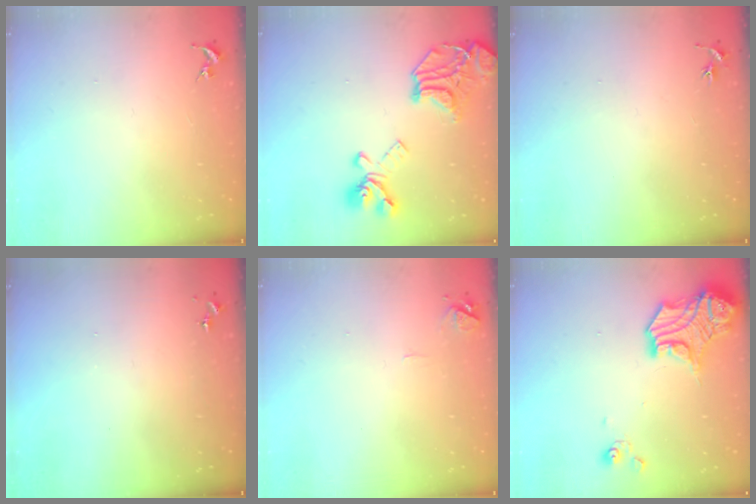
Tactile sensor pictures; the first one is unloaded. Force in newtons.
{"total": 21.1, "press": 21.0, "slide": 2.3}
{"total": 3.0, "press": 3.0, "slide": 0.3}
{"total": 0.0}
{"total": 6.3, "press": 6.3, "slide": 0.7}
{"total": 17.0, "press": 16.9, "slide": 1.4}